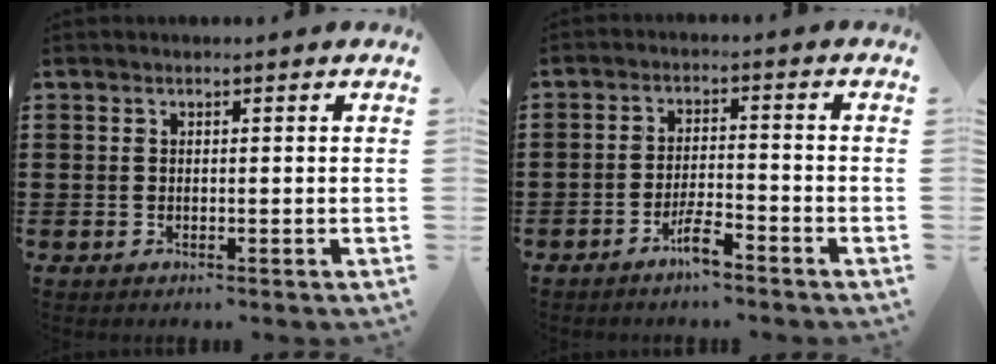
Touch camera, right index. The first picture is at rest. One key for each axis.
{"total": 4.3, "fx": -3.2, "fy": 0.7, "fz": 2.8, "tx": -0.062, "ty": 0.002, "tz": -0.062}